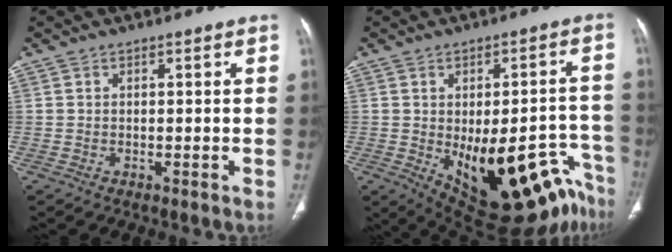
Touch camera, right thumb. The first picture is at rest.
{"total": 23.6, "force": [-11.6, 10.1, 17.8], "torque": [-0.153, 0.050, -0.140]}